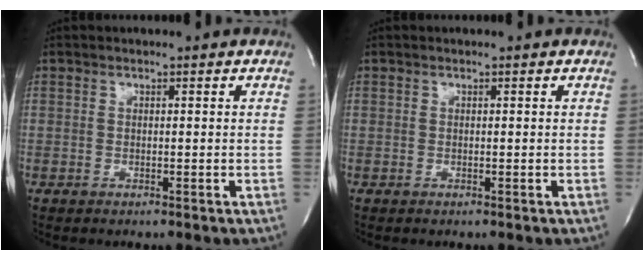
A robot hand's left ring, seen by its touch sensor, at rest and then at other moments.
{"total": 0.0}